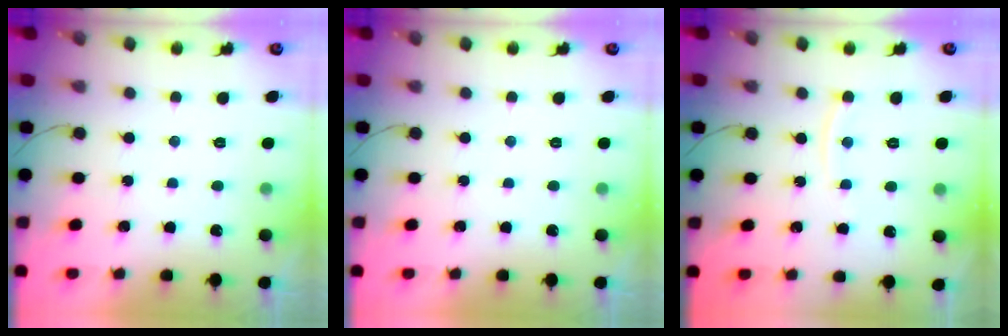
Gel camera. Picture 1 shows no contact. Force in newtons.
{"total": 0.0}
{"total": 4.9, "press": 4.8, "slide": 0.5}